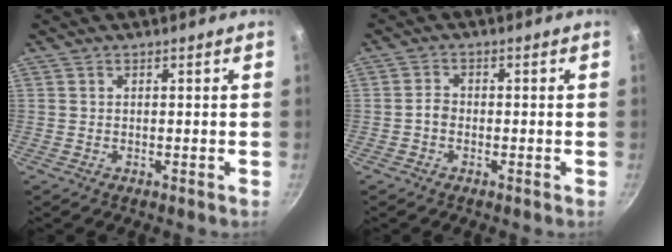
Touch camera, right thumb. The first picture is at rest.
{"total": 1.9, "force": [-0.8, 1.4, 1.1], "torque": [-0.019, 0.015, -0.019]}